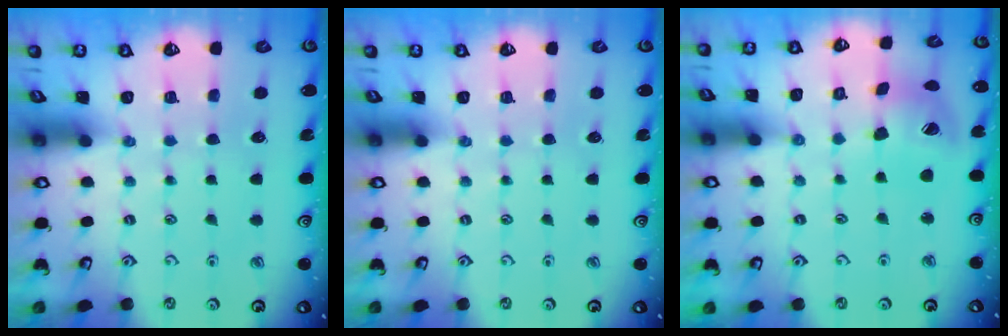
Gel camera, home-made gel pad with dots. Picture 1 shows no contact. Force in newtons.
{"total": 0.0}
{"total": 12.6, "press": 12.5, "slide": 1.9}